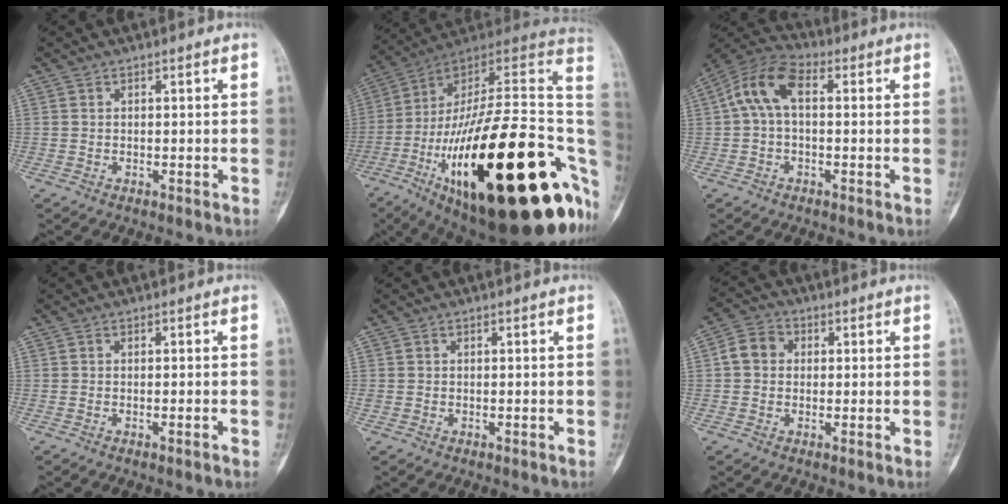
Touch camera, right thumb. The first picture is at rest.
{"total": 44.2, "force": [-10.7, 14.8, 40.2], "torque": [-0.551, 0.067, -0.169]}
{"total": 9.2, "force": [1.1, 5.1, 7.6], "torque": [-0.146, 0.033, 0.008]}
{"total": 0.9, "force": [-0.5, 0.0, 0.7], "torque": [-0.013, 0.002, -0.005]}
{"total": 0.5, "force": [-0.1, 0.5, 0.2], "torque": [-0.003, 0.002, 0.000]}
{"total": 5.3, "force": [0.5, 4.6, 2.7], "torque": [-0.037, 0.015, -0.001]}